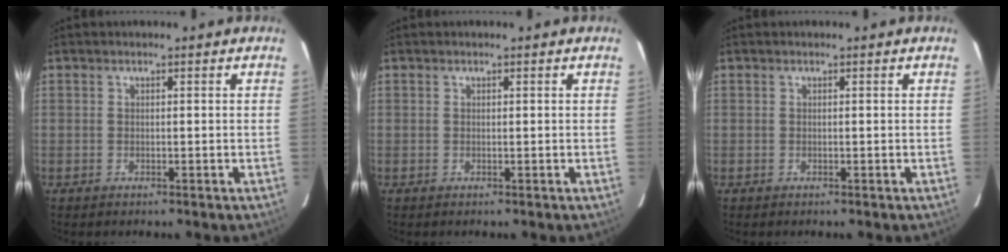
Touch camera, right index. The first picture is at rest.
{"total": 0.0}
{"total": 0.0}